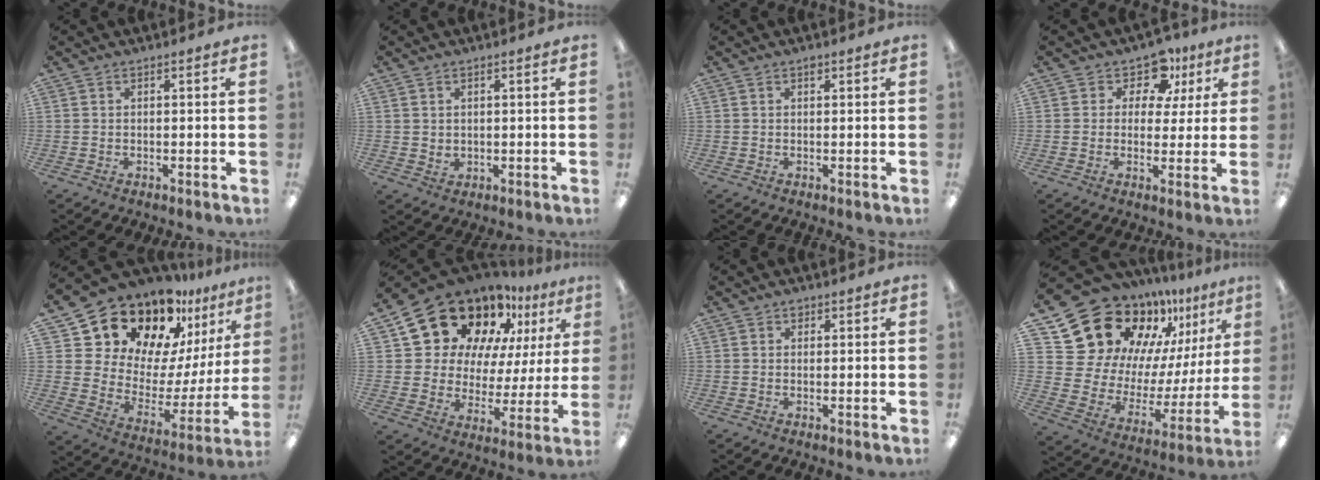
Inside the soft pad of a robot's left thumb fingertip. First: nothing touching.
{"total": 1.7, "force": [0.9, 1.4, 0.3], "torque": [0.000, -0.002, 0.014]}
{"total": 0.9, "force": [0.6, 0.5, 0.5], "torque": [-0.004, -0.002, 0.008]}
{"total": 8.3, "force": [4.8, 5.9, 3.3], "torque": [-0.062, -0.025, 0.089]}
{"total": 20.3, "force": [17.0, 9.3, 5.8], "torque": [-0.114, -0.146, 0.316]}
{"total": 20.6, "force": [14.8, 11.8, 8.2], "torque": [-0.155, -0.094, 0.273]}
{"total": 1.1, "force": [0.5, 0.9, 0.4], "torque": [0.008, -0.004, 0.007]}
{"total": 20.6, "force": [16.2, 11.0, 6.2], "torque": [-0.105, -0.139, 0.304]}